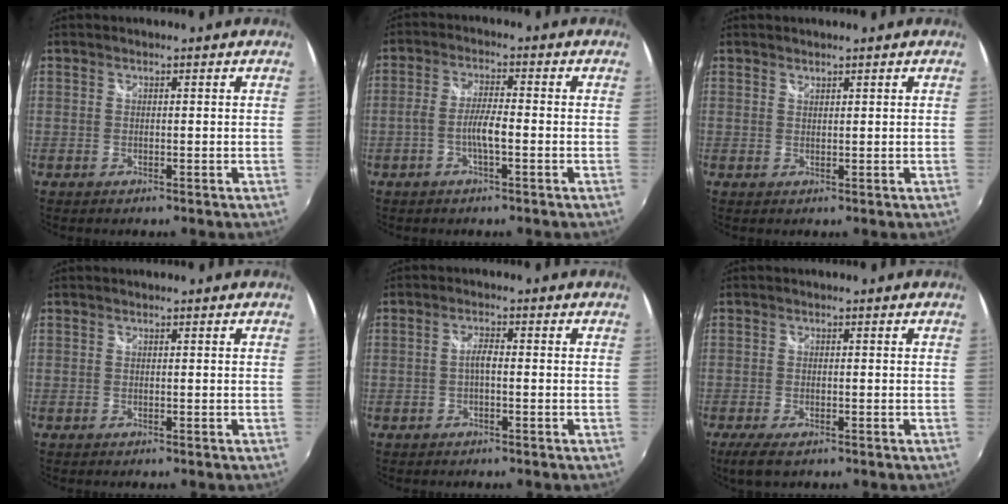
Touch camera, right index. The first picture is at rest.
{"total": 4.5, "force": [-1.6, 0.6, 4.1], "torque": [-0.086, 0.005, -0.031]}
{"total": 0.7, "force": [0.7, 0.2, 0.0], "torque": [0.001, 0.000, 0.014]}
{"total": 0.0}
{"total": 1.9, "force": [-0.6, 0.5, 1.8], "torque": [-0.036, 0.006, -0.012]}
{"total": 4.1, "force": [-2.5, 1.6, 2.9], "torque": [-0.064, -0.014, -0.042]}